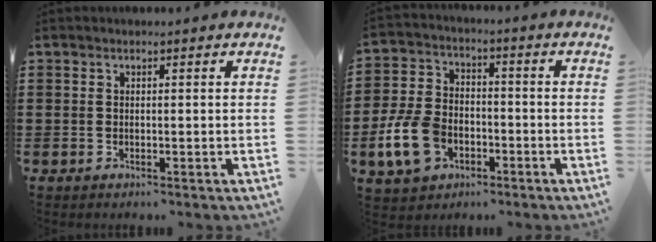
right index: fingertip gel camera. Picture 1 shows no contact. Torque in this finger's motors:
{"motor_torque": [0.93, 0.89, 0.86, 0.21]}